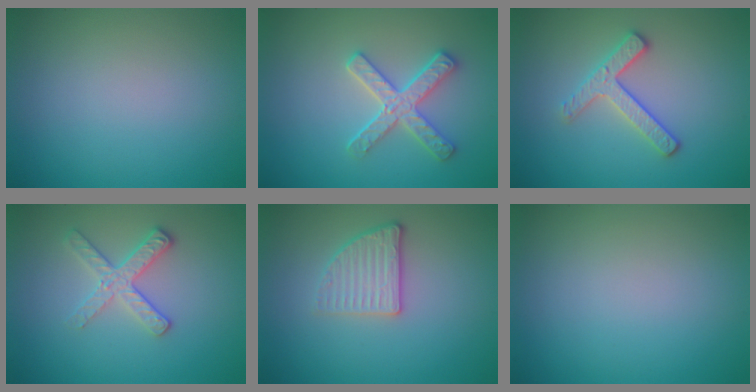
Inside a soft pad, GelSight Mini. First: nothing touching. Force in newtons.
{"total": 3.3, "press": 3.0, "slide": 1.3}
{"total": 2.8, "press": 2.6, "slide": 1.1}
{"total": 2.7, "press": 2.5, "slide": 1.1}
{"total": 2.6, "press": 2.3, "slide": 1.3}
{"total": 0.0}